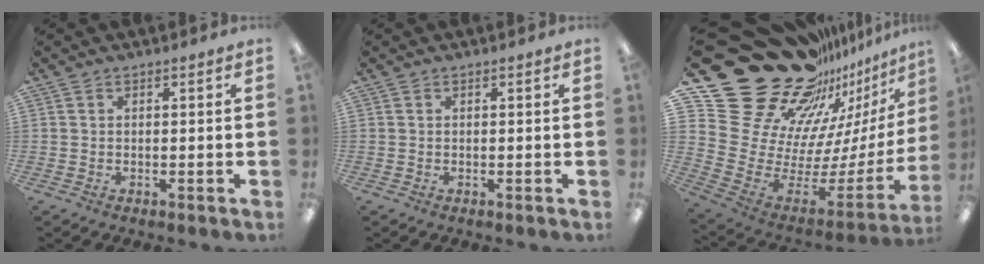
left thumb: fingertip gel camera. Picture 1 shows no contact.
{"total": 0.0}
{"total": 29.3, "force": [21.1, 15.6, 13.0], "torque": [-0.175, -0.206, 0.443]}